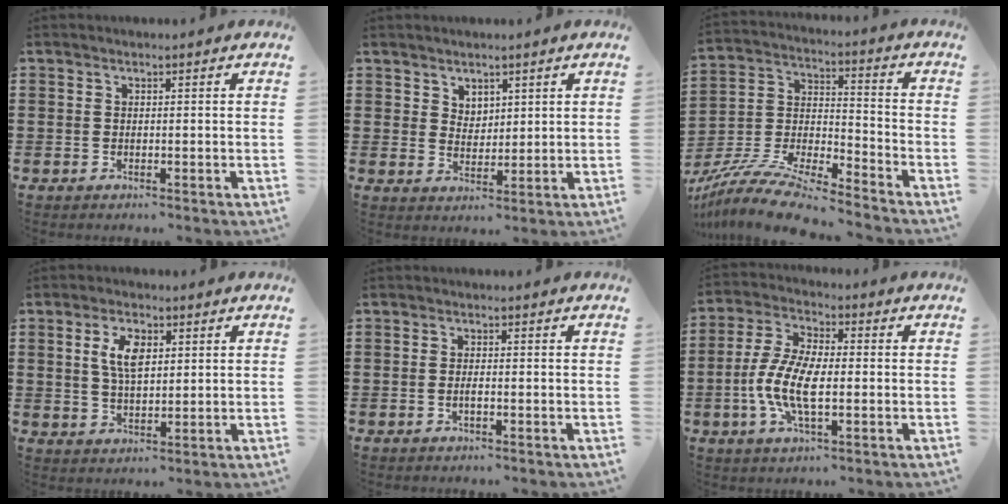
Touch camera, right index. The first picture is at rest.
{"total": 3.4, "force": [2.7, 2.0, 0.1], "torque": [-0.009, 0.005, 0.053]}
{"total": 10.5, "force": [-9.6, 0.4, 4.1], "torque": [-0.089, 0.007, -0.196]}
{"total": 5.4, "force": [1.9, 2.4, 4.4], "torque": [-0.093, 0.012, 0.032]}
{"total": 1.1, "force": [-0.4, 0.2, 1.0], "torque": [-0.020, -0.002, -0.007]}
{"total": 9.1, "force": [-2.1, 3.6, 8.1], "torque": [-0.191, -0.014, -0.046]}